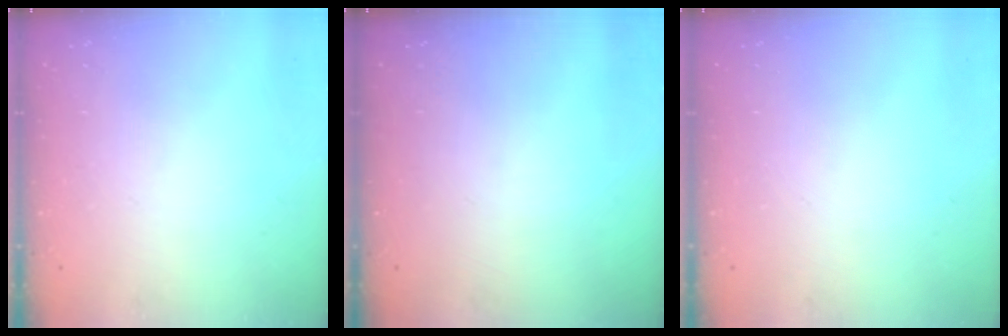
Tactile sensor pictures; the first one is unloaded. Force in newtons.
{"total": 0.0}
{"total": 0.0}